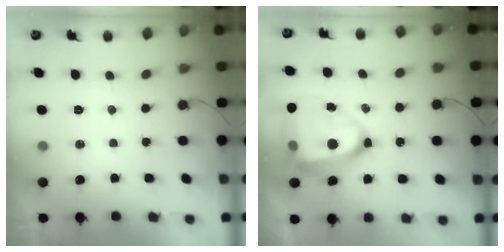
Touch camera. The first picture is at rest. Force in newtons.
{"total": 20.1, "press": 20.0, "slide": 1.7}